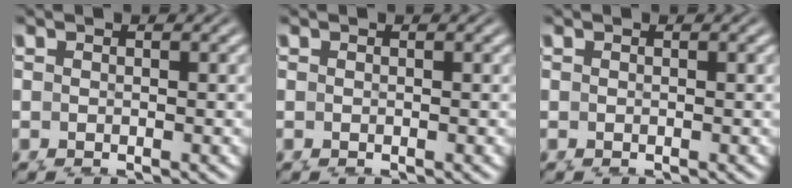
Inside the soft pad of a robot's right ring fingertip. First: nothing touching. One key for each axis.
{"total": 0.0}
{"total": 0.0}